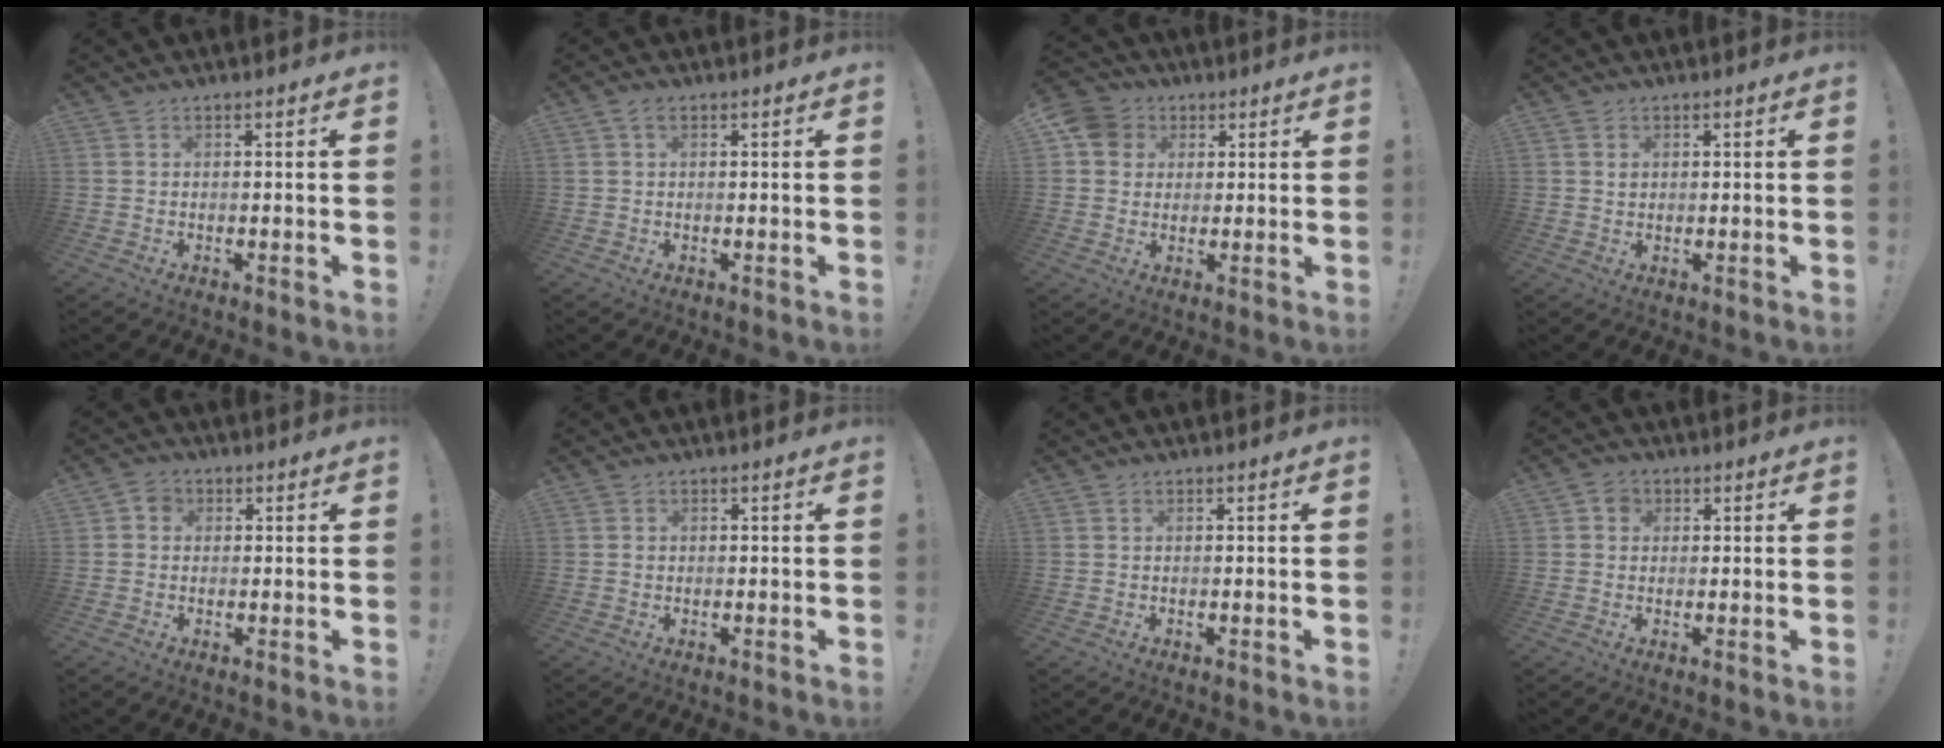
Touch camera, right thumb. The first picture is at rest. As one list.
[{"total": 2.2, "force": [1.0, 1.2, 1.5], "torque": [-0.025, 0.002, 0.017]}, {"total": 7.6, "force": [2.6, 6.7, 2.6], "torque": [-0.041, -0.004, 0.054]}, {"total": 1.4, "force": [0.5, 1.3, 0.3], "torque": [0.001, -0.001, 0.007]}, {"total": 2.9, "force": [0.1, 2.6, 1.2], "torque": [-0.021, 0.005, 0.002]}, {"total": 0.7, "force": [0.0, 0.7, -0.1], "torque": [0.003, 0.004, -0.002]}, {"total": 0.0}, {"total": 3.0, "force": [0.8, 2.7, 1.1], "torque": [-0.013, 0.001, 0.014]}]